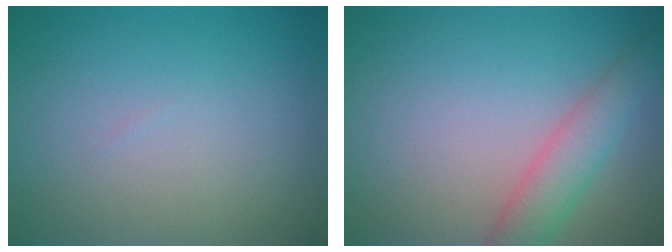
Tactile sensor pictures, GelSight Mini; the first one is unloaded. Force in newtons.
{"total": 3.3, "press": 3.3, "slide": 0.2}